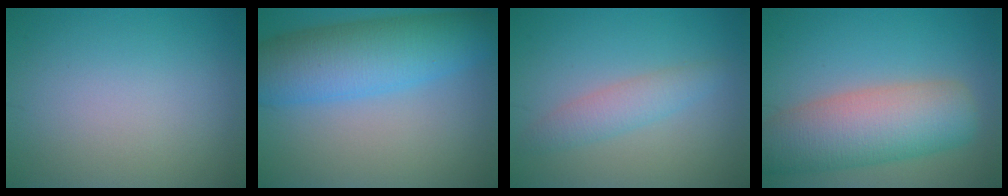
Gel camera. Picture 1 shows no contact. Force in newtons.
{"total": 8.6, "press": 8.6, "slide": 0.3}
{"total": 2.4, "press": 2.4, "slide": 0.0}
{"total": 8.8, "press": 8.7, "slide": 0.6}